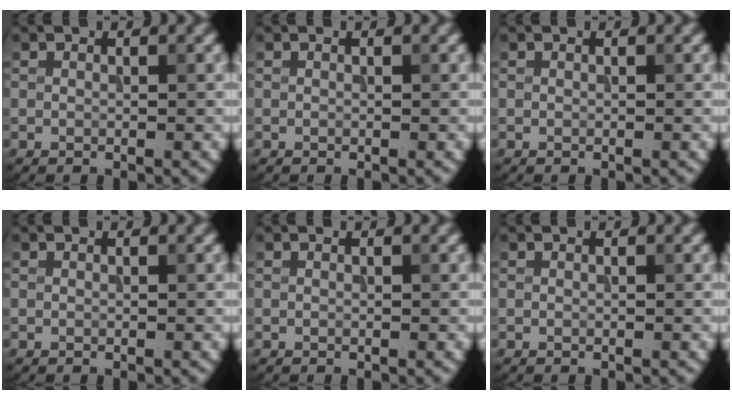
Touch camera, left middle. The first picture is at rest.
{"total": 0.0}
{"total": 0.0}
{"total": 0.0}
{"total": 0.0}
{"total": 0.0}